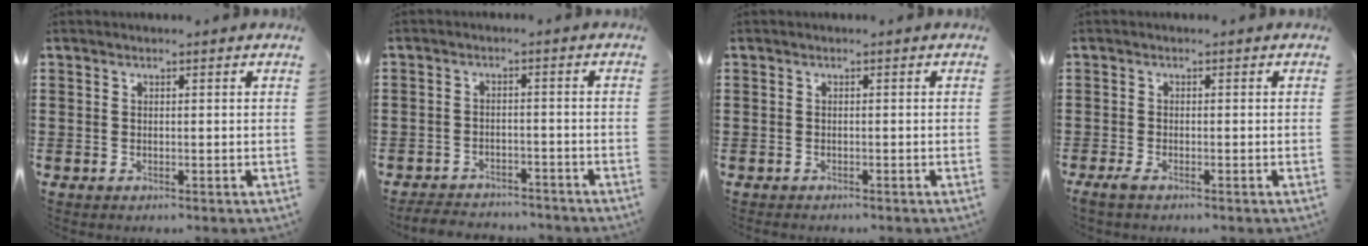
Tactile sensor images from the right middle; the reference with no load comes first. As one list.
[{"total": 3.4, "force": [-3.3, 0.6, -0.2], "torque": [-0.003, 0.001, -0.073]}, {"total": 0.8, "force": [-0.7, 0.3, -0.2], "torque": [0.003, 0.004, -0.017]}, {"total": 1.4, "force": [-1.0, 0.3, 1.0], "torque": [-0.026, -0.004, -0.022]}]